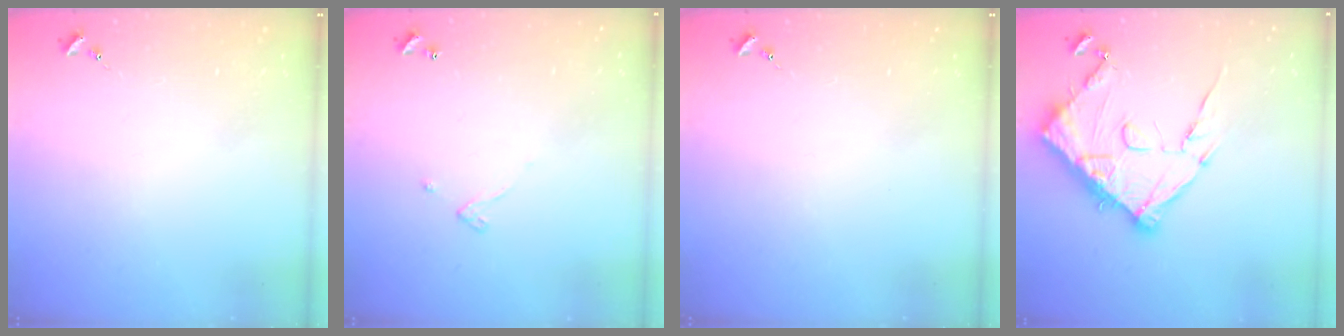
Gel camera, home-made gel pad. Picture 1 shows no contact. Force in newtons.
{"total": 3.2, "press": 3.1, "slide": 0.3}
{"total": 0.0}
{"total": 15.0, "press": 14.9, "slide": 1.5}